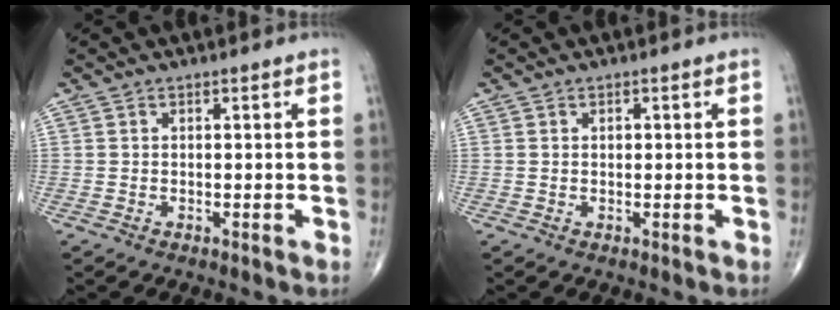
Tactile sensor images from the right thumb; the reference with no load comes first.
{"total": 0.8, "force": [0.2, 0.6, 0.5], "torque": [-0.006, 0.001, 0.003]}